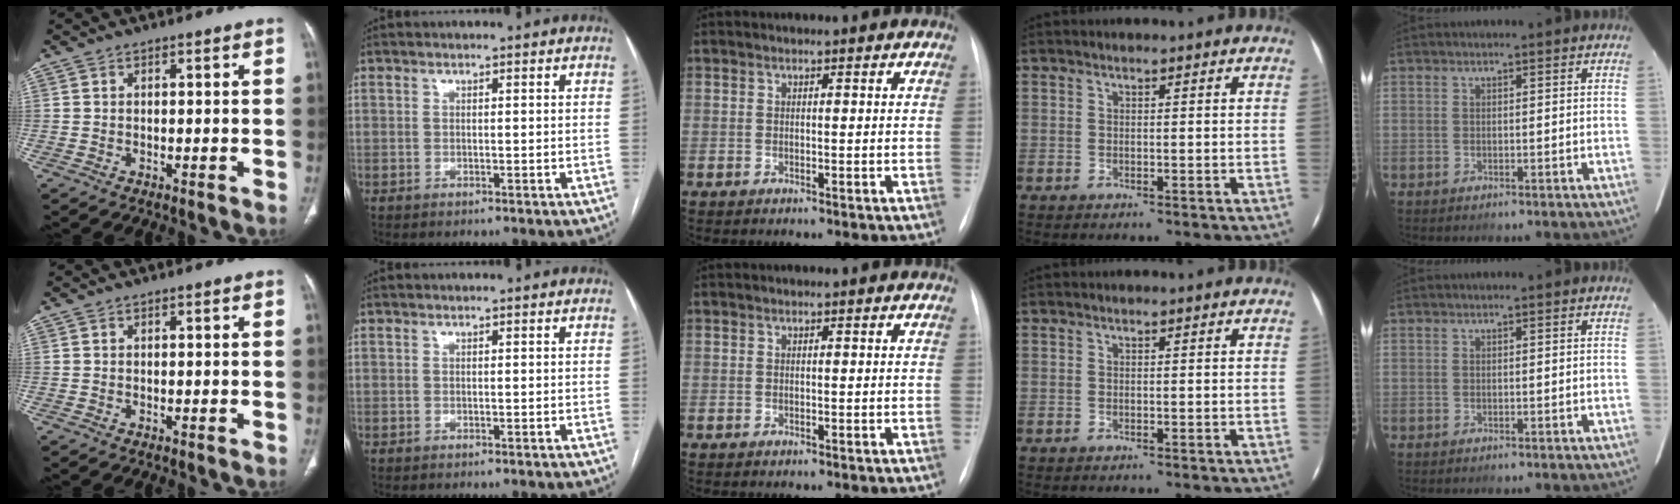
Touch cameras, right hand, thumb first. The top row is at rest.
{}